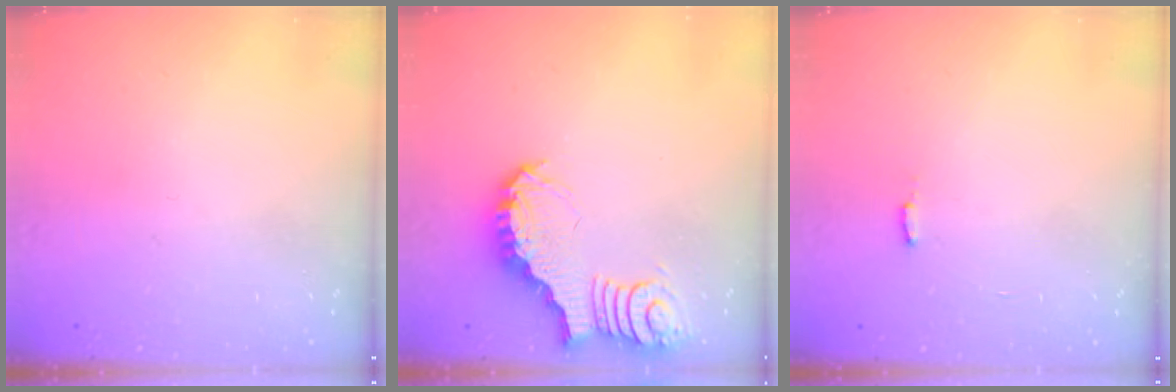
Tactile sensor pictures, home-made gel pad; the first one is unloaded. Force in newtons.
{"total": 3.8, "press": 3.7, "slide": 0.6}
{"total": 4.3, "press": 4.2, "slide": 0.3}